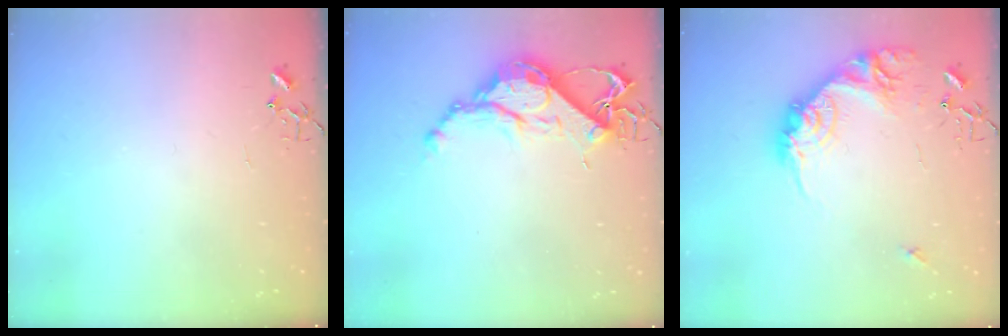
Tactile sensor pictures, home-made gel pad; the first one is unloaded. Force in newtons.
{"total": 12.8, "press": 12.7, "slide": 1.0}
{"total": 16.9, "press": 16.9, "slide": 1.0}